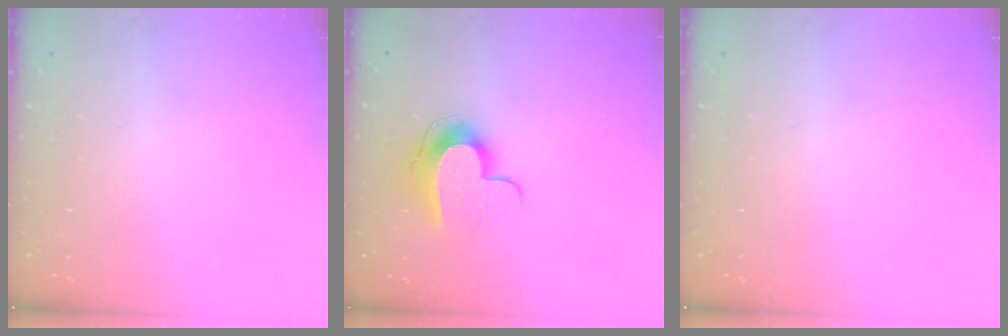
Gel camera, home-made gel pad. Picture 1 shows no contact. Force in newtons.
{"total": 10.2, "press": 10.2, "slide": 0.1}
{"total": 0.0}